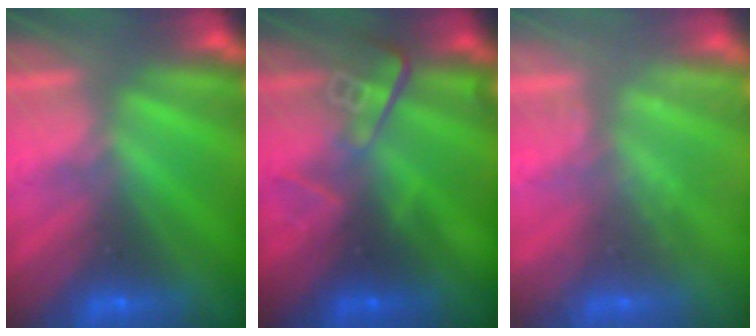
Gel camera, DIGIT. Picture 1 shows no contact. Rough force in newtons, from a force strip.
{"total": 2.8}
{"total": 2.3}